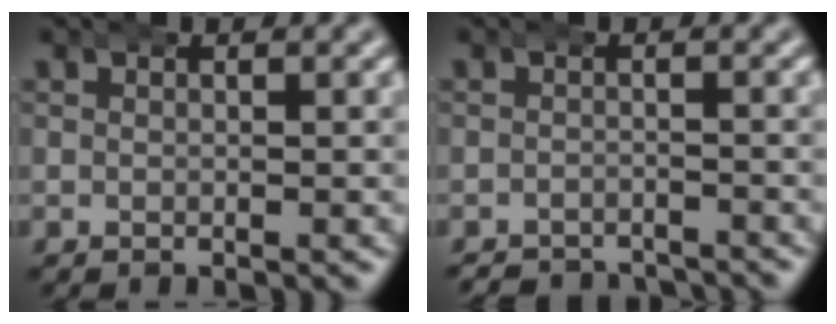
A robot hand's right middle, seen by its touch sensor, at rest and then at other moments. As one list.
[{"total": 4.2, "force": [-4.1, 0.4, 0.1], "torque": [0.003, -0.017, -0.063]}]